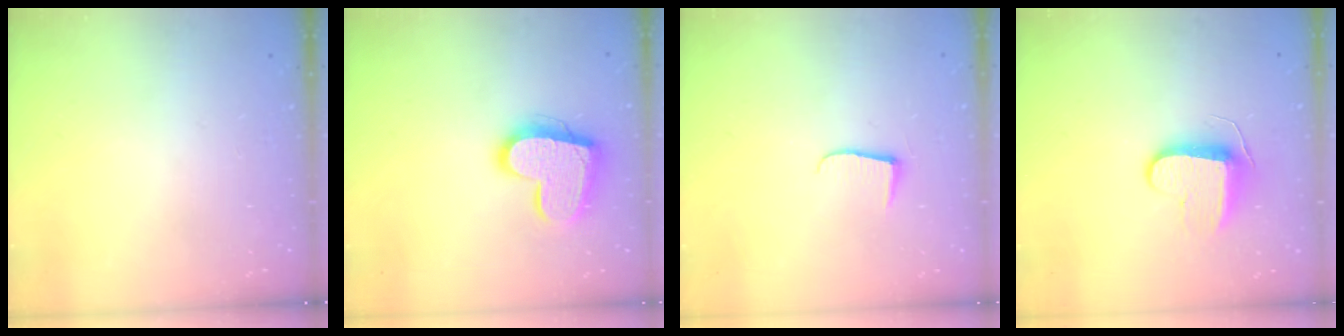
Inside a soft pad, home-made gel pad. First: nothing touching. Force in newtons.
{"total": 15.9, "press": 15.9, "slide": 0.9}
{"total": 5.1, "press": 5.0, "slide": 0.6}
{"total": 9.4, "press": 9.4, "slide": 0.2}